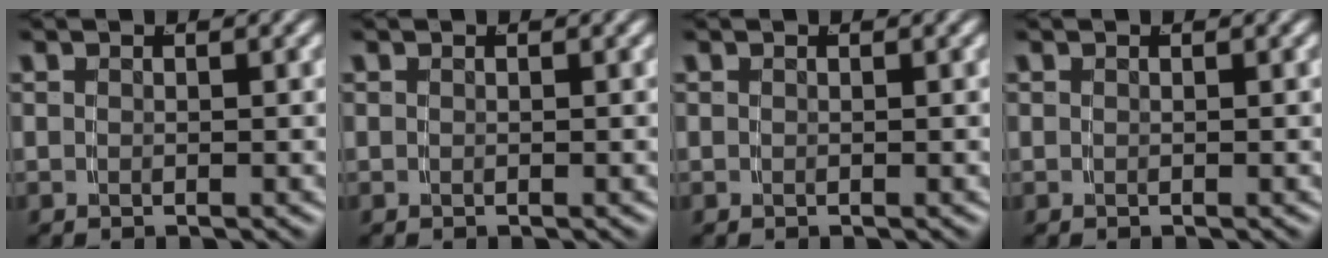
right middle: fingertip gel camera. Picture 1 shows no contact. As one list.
[{"total": 0.0}, {"total": 0.0}, {"total": 0.0}]